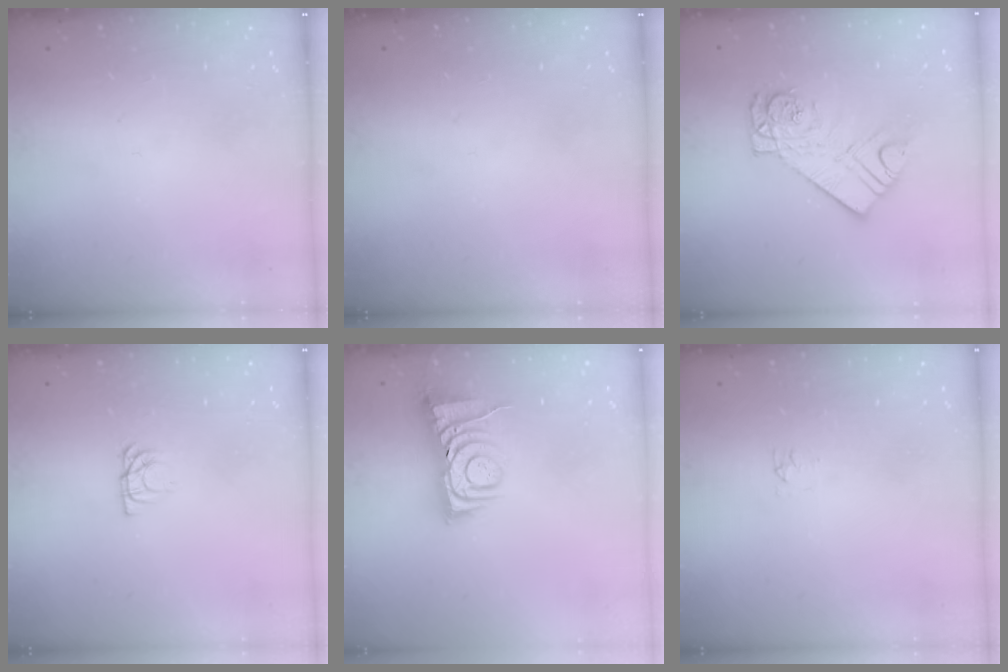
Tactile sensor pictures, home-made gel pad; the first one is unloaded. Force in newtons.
{"total": 0.0}
{"total": 11.7, "press": 11.7, "slide": 1.0}
{"total": 4.1, "press": 4.1, "slide": 0.6}
{"total": 7.3, "press": 7.2, "slide": 0.8}
{"total": 2.9, "press": 2.9, "slide": 0.5}